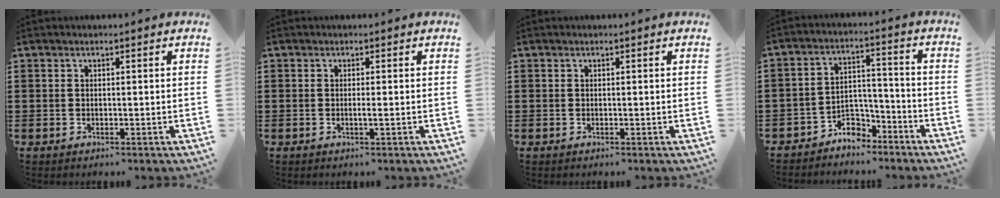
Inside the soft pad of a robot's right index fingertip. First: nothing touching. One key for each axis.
{"total": 0.8, "fx": -0.2, "fy": -0.1, "fz": 0.7, "tx": -0.013, "ty": -0.005, "tz": -0.003}
{"total": 0.0}
{"total": 4.6, "fx": -4.1, "fy": 2.2, "fz": 0.5, "tx": -0.017, "ty": 0.010, "tz": -0.084}